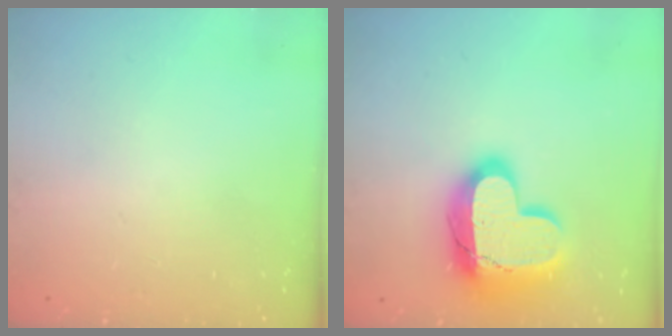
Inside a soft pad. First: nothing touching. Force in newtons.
{"total": 24.2, "press": 24.2, "slide": 1.6}